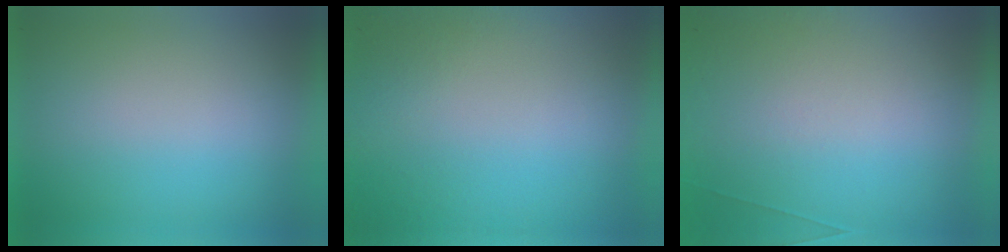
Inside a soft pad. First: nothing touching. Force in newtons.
{"total": 8.0}
{"total": 6.8}